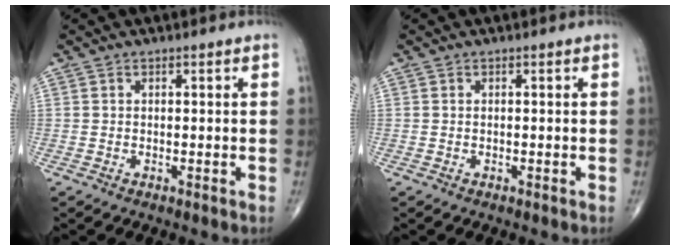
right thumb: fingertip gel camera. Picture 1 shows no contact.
{"total": 0.0}